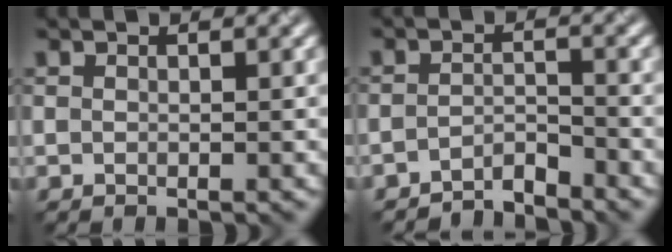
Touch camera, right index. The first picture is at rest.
{"total": 2.3, "force": [-2.2, 0.3, 0.5], "torque": [-0.007, 0.006, -0.045]}